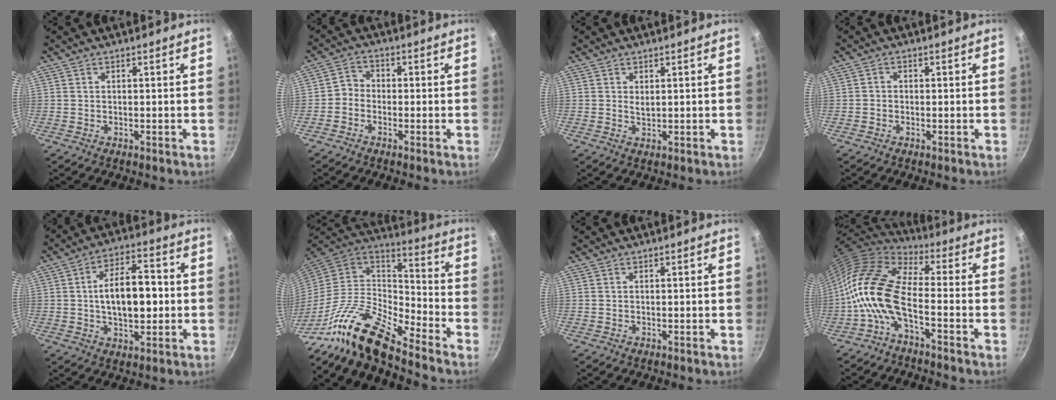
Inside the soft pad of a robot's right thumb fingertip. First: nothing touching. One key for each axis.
{"total": 2.9, "fx": -1.3, "fy": 2.3, "fz": 1.0, "tx": -0.008, "ty": 0.021, "tz": -0.034}
{"total": 1.1, "fx": 0.5, "fy": 0.5, "fz": 0.8, "tx": -0.011, "ty": -0.005, "tz": 0.009}
{"total": 1.0, "fx": -0.4, "fy": 0.8, "fz": 0.3, "tx": -0.005, "ty": 0.003, "tz": -0.010}
{"total": 12.8, "fx": -0.2, "fy": 6.8, "fz": 10.8, "tx": -0.148, "ty": 0.021, "tz": -0.007}
{"total": 17.9, "fx": -13.3, "fy": 5.9, "fz": 10.4, "tx": -0.160, "ty": 0.064, "tz": -0.277}
{"total": 0.0}
{"total": 13.0, "fx": -3.8, "fy": 5.8, "fz": 11.0, "tx": -0.212, "ty": 0.035, "tz": -0.092}